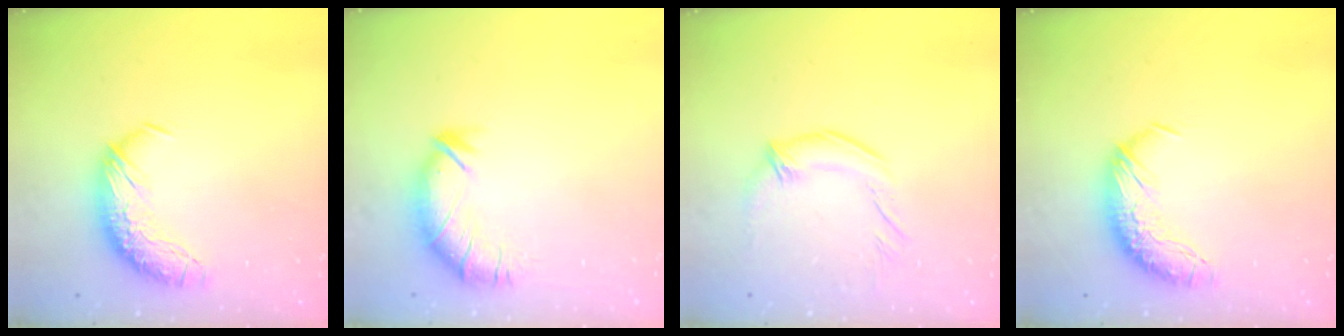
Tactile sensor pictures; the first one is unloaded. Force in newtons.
{"total": 3.0, "press": 2.5, "slide": 1.7}
{"total": 1.1, "press": 0.9, "slide": 0.7}
{"total": 0.0}